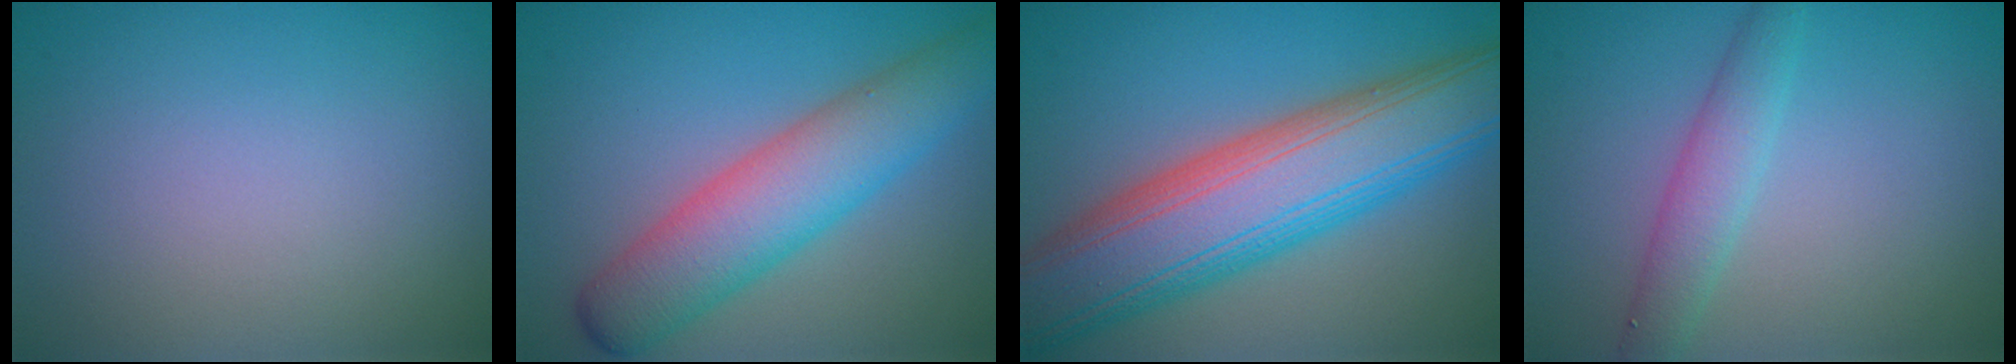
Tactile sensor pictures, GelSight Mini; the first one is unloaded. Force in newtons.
{"total": 7.0, "press": 6.9, "slide": 0.2}
{"total": 12.0, "press": 12.0, "slide": 0.6}
{"total": 2.8, "press": 2.8, "slide": 0.2}